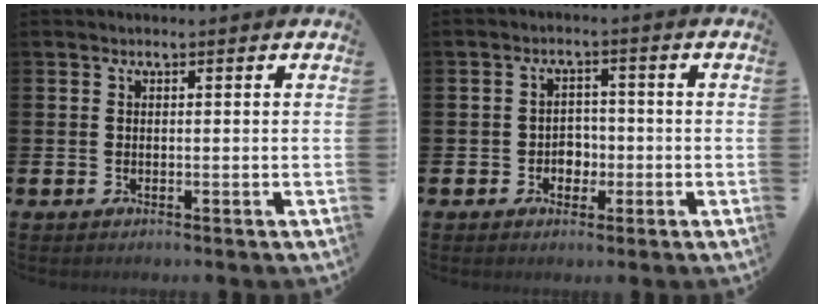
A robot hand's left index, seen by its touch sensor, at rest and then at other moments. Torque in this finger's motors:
{"motor_torque": [0.09, 0.13, 0.06, 0.01]}